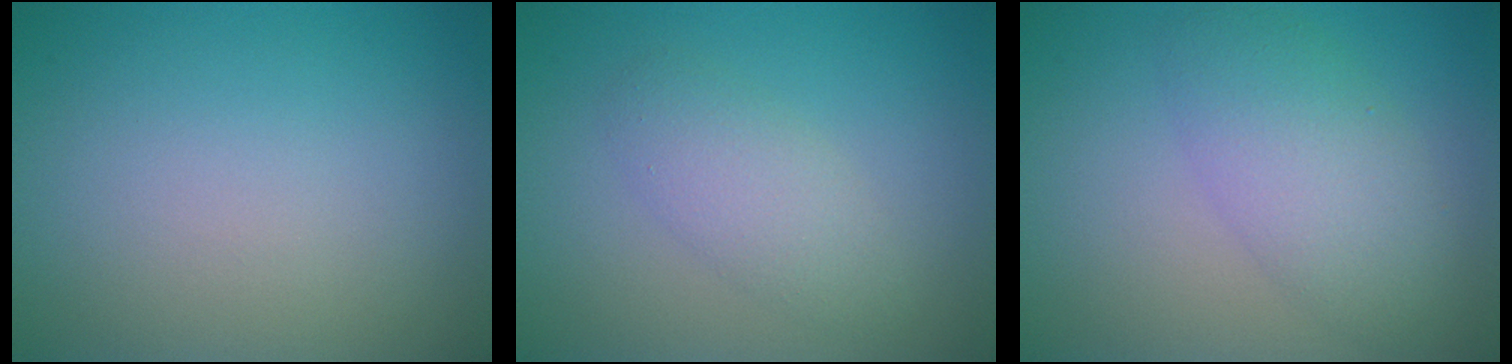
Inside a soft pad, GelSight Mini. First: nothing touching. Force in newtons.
{"total": 2.8, "press": 2.8, "slide": 0.0}
{"total": 4.6, "press": 4.6, "slide": 0.3}